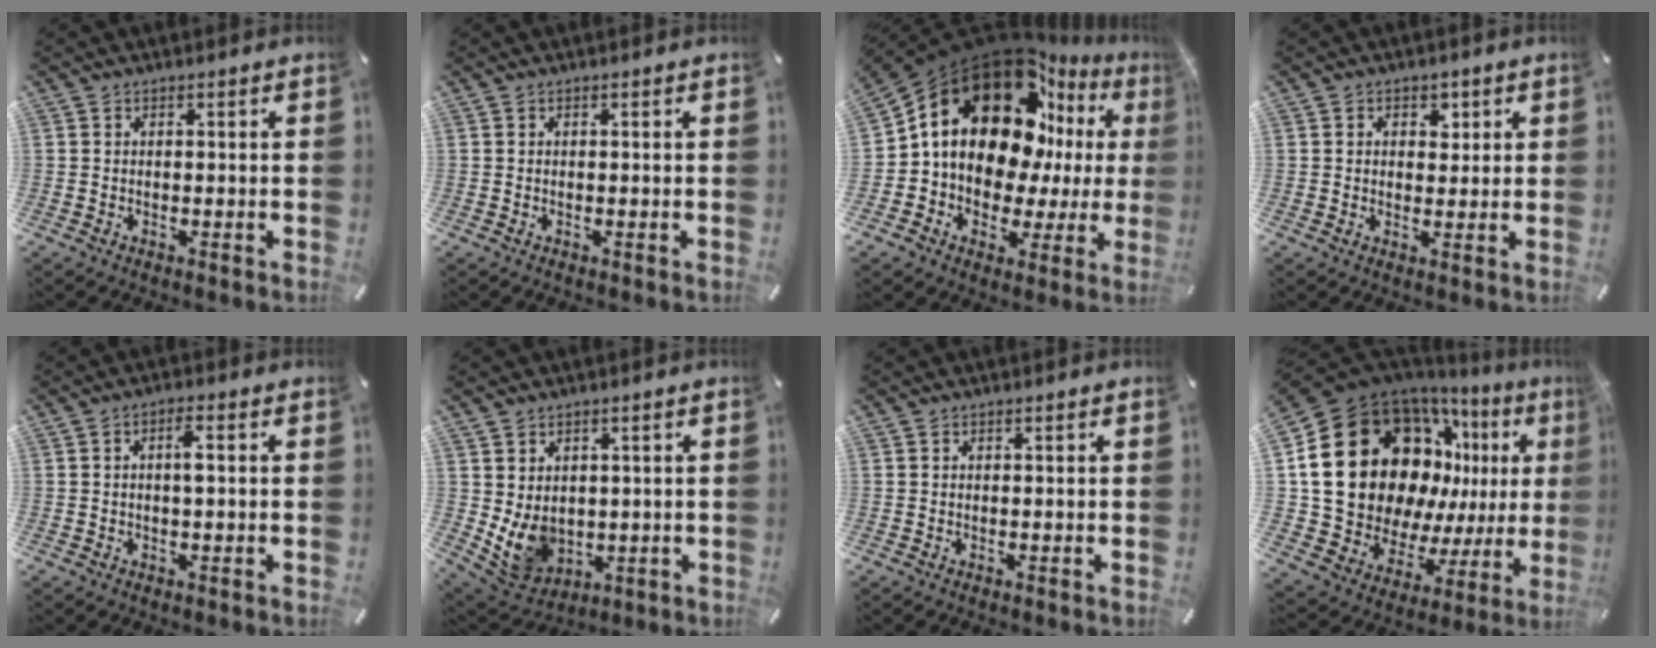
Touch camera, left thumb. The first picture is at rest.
{"total": 0.0}
{"total": 21.4, "force": [9.1, 14.4, 12.9], "torque": [-0.221, -0.074, 0.159]}
{"total": 3.3, "force": [1.0, 2.9, 1.2], "torque": [0.002, -0.006, 0.009]}
{"total": 3.1, "force": [0.1, 1.0, 2.9], "torque": [-0.048, 0.004, -0.003]}
{"total": 8.4, "force": [0.8, 7.5, 3.7], "torque": [-0.092, -0.013, 0.019]}
{"total": 0.0}
{"total": 26.9, "force": [6.9, 19.8, 16.9], "torque": [-0.298, -0.071, 0.158]}